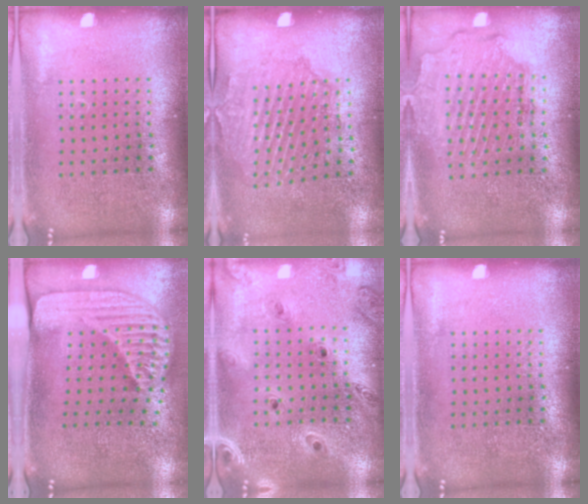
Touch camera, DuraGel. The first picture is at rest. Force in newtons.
{"total": 1.6, "press": 1.5, "slide": 0.5}
{"total": 1.9, "press": 1.7, "slide": 0.7}
{"total": 2.4, "press": 1.7, "slide": 1.7}
{"total": 1.3, "press": 1.3, "slide": 0.2}
{"total": 0.0}